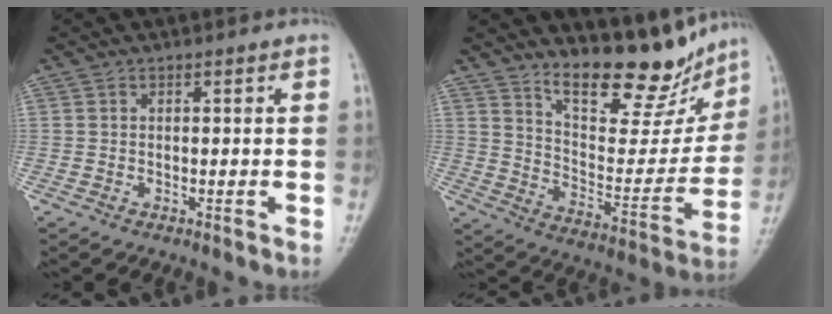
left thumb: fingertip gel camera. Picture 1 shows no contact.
{"total": 16.6, "force": [14.0, 5.3, 7.4], "torque": [-0.063, -0.103, 0.225]}